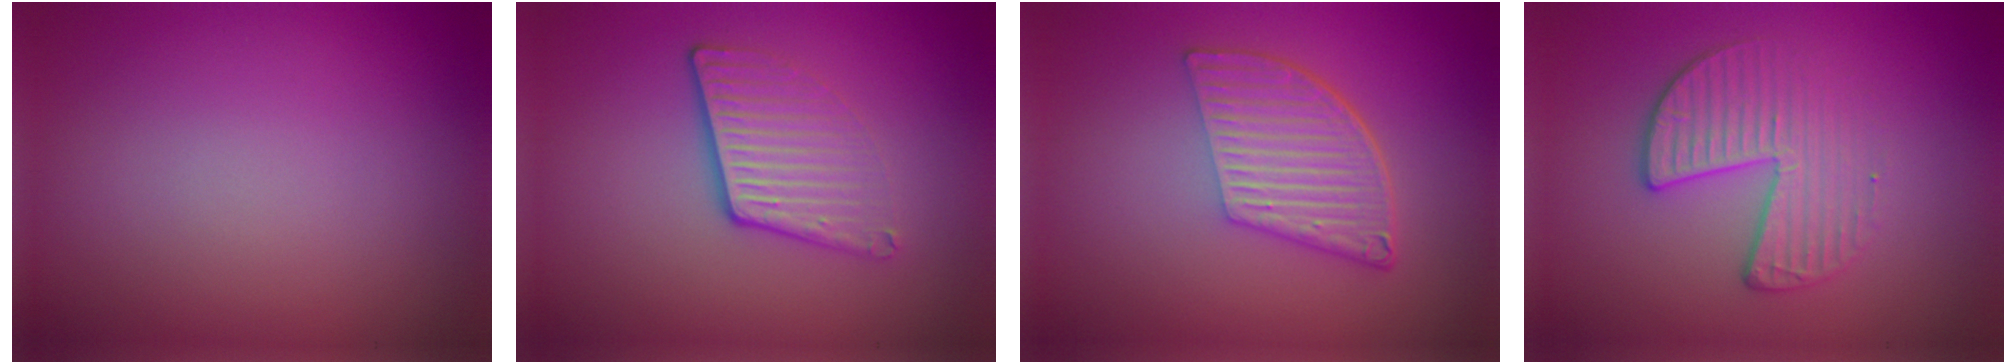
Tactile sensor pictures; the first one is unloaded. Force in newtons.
{"total": 4.0, "press": 2.8, "slide": 2.9}
{"total": 5.7, "press": 3.9, "slide": 4.2}
{"total": 3.8, "press": 3.1, "slide": 2.1}